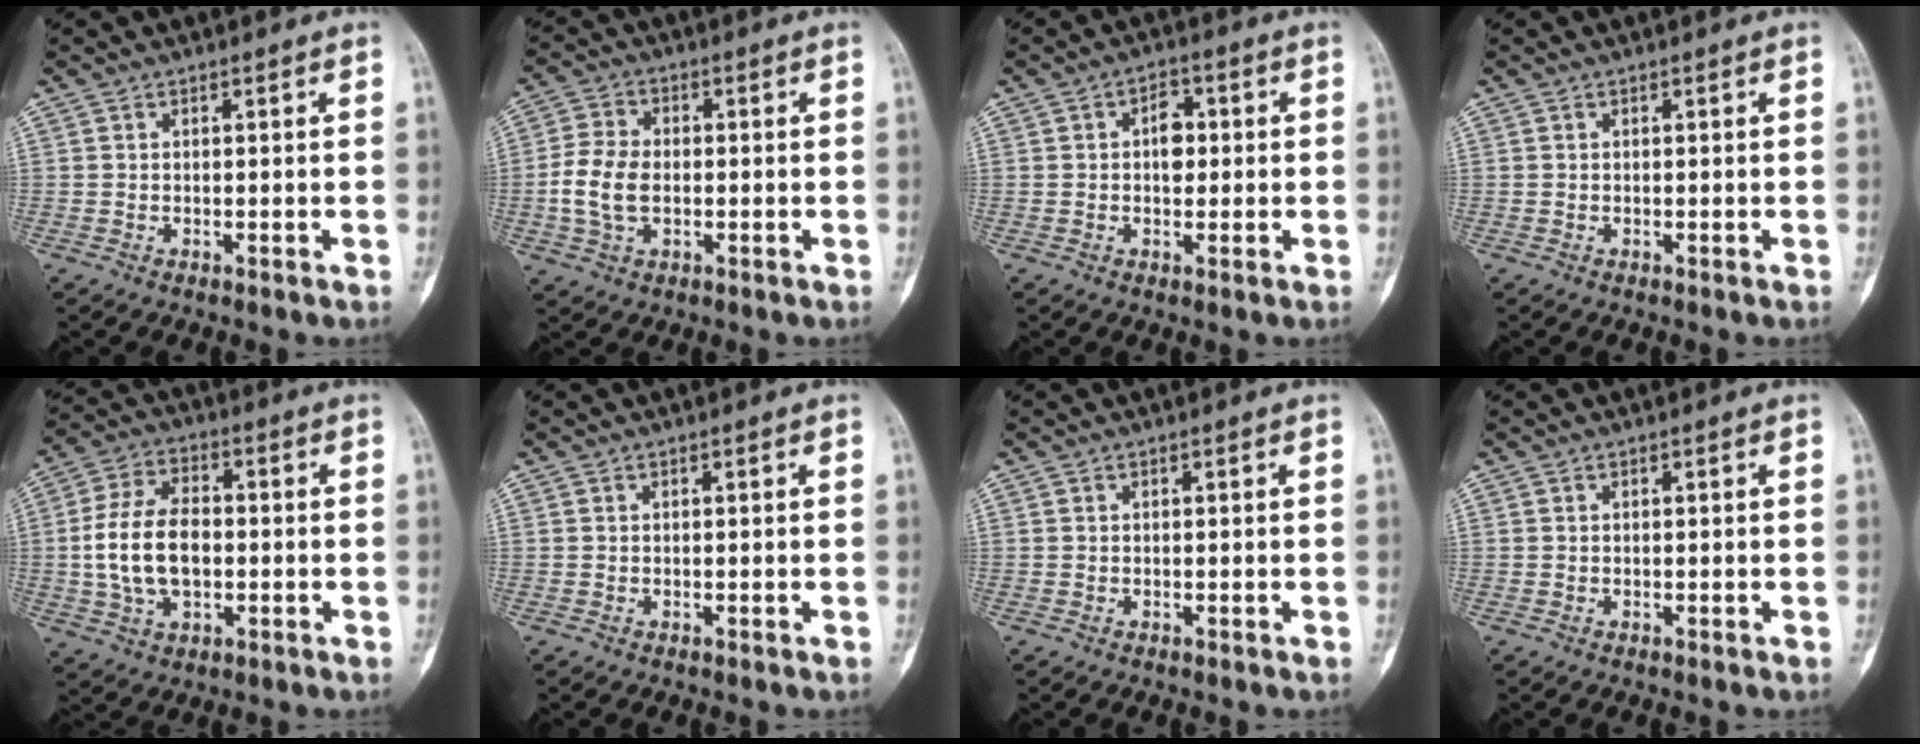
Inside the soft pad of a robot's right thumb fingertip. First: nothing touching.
{"total": 8.0, "force": [-1.0, 5.3, 6.0], "torque": [-0.126, 0.010, -0.022]}
{"total": 4.7, "force": [0.3, 3.1, 3.6], "torque": [-0.040, 0.006, -0.001]}
{"total": 0.0}
{"total": 13.0, "force": [-0.8, 8.0, 10.1], "torque": [-0.189, 0.017, -0.014]}
{"total": 0.0}
{"total": 0.0}
{"total": 0.0}